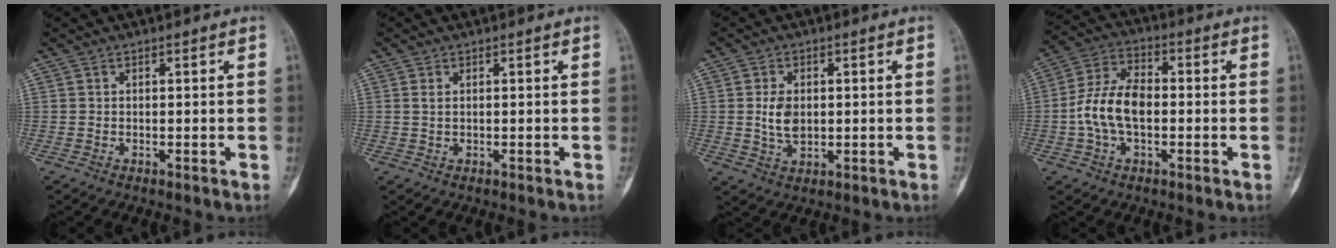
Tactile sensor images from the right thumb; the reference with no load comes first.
{"total": 1.1, "force": [0.4, 0.5, 0.9], "torque": [-0.023, 0.003, 0.012]}
{"total": 5.2, "force": [0.4, 3.4, 3.9], "torque": [-0.067, -0.005, 0.013]}
{"total": 10.8, "force": [-1.3, 6.3, 8.7], "torque": [-0.169, 0.030, -0.030]}